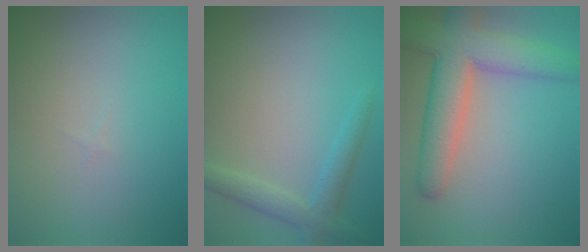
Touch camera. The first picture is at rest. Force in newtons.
{"total": 2.7, "press": 2.7, "slide": 0.1}
{"total": 7.7, "press": 7.7, "slide": 0.3}